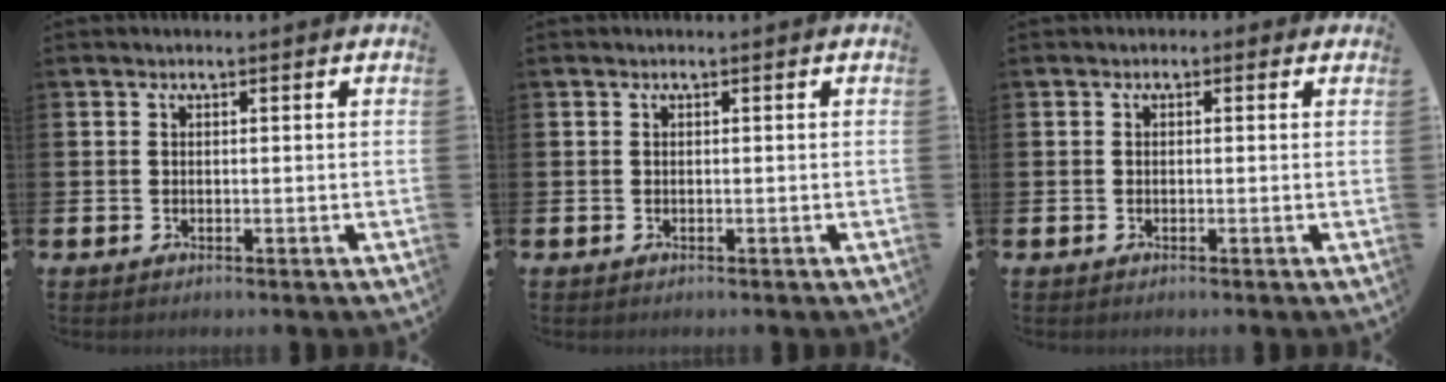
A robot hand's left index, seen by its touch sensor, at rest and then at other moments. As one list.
[{"total": 0.0}, {"total": 0.6, "force": [-0.3, 0.6, 0.2], "torque": [0.000, 0.005, -0.008]}]